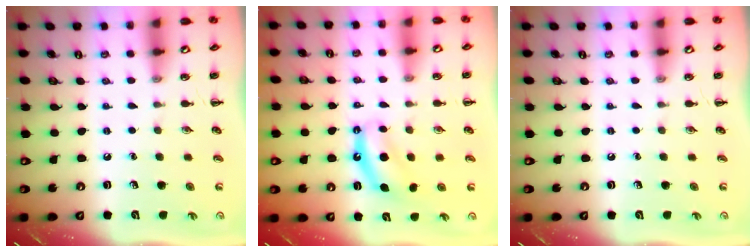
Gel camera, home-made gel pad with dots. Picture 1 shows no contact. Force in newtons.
{"total": 7.3, "press": 7.3, "slide": 1.1}
{"total": 0.0}